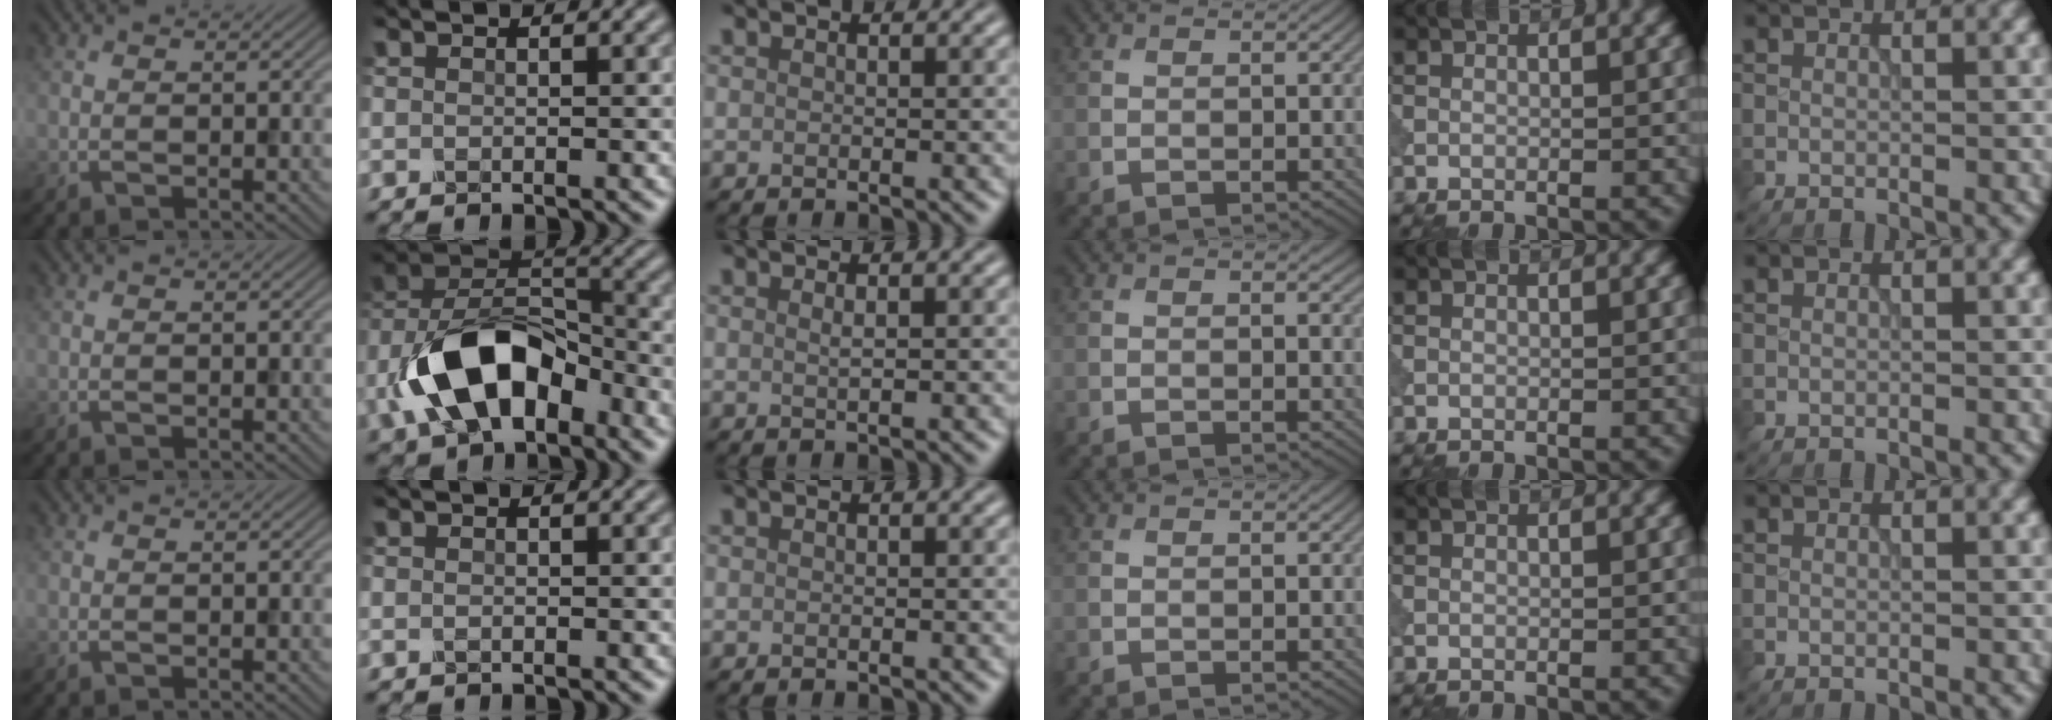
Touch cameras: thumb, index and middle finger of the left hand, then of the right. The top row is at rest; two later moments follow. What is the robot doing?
{"motion": "dispense", "object": "dispenser bottle"}